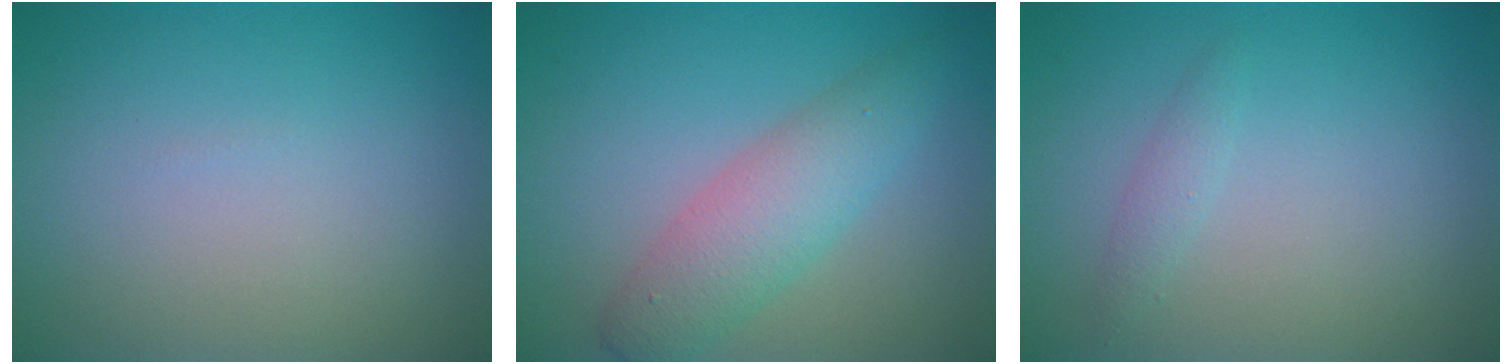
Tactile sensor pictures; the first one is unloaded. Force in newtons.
{"total": 4.4, "press": 4.4, "slide": 0.1}
{"total": 1.1, "press": 1.1, "slide": 0.0}